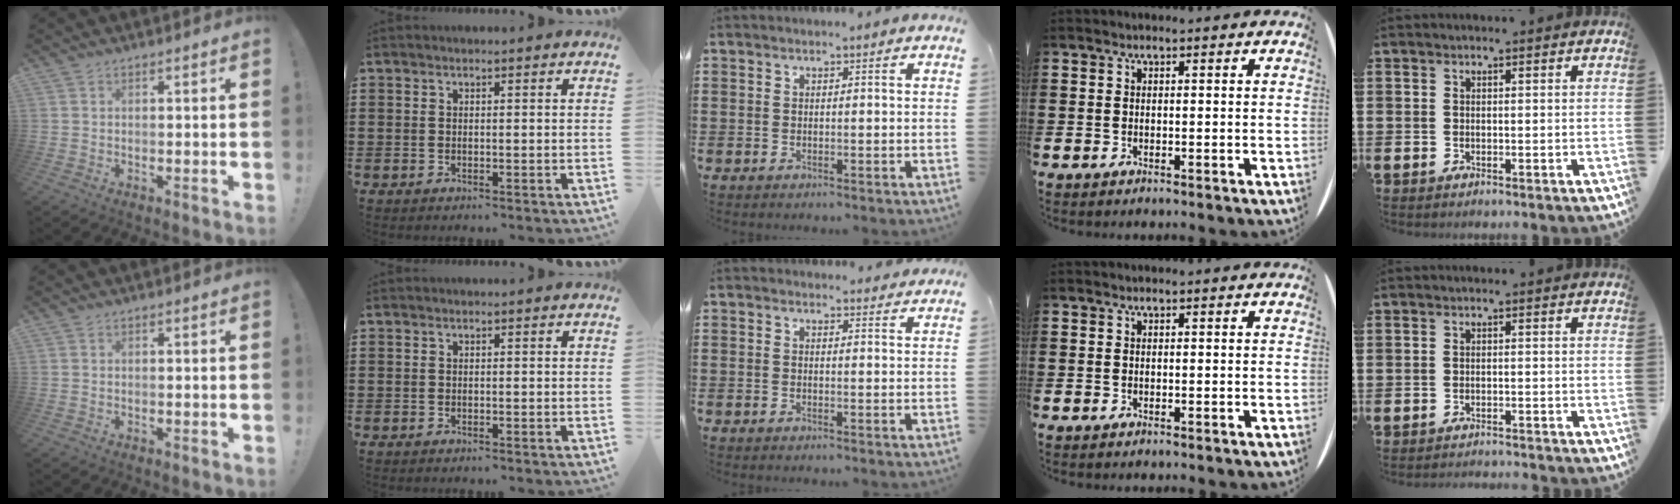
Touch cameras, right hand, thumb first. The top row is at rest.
{"middle": {"total": 1.3, "force": [1.3, 0.3, 0.0], "torque": [0.004, -0.003, 0.025]}, "little": {"total": 1.1, "force": [-1.1, -0.1, -0.1], "torque": [-0.001, 0.002, -0.023]}}